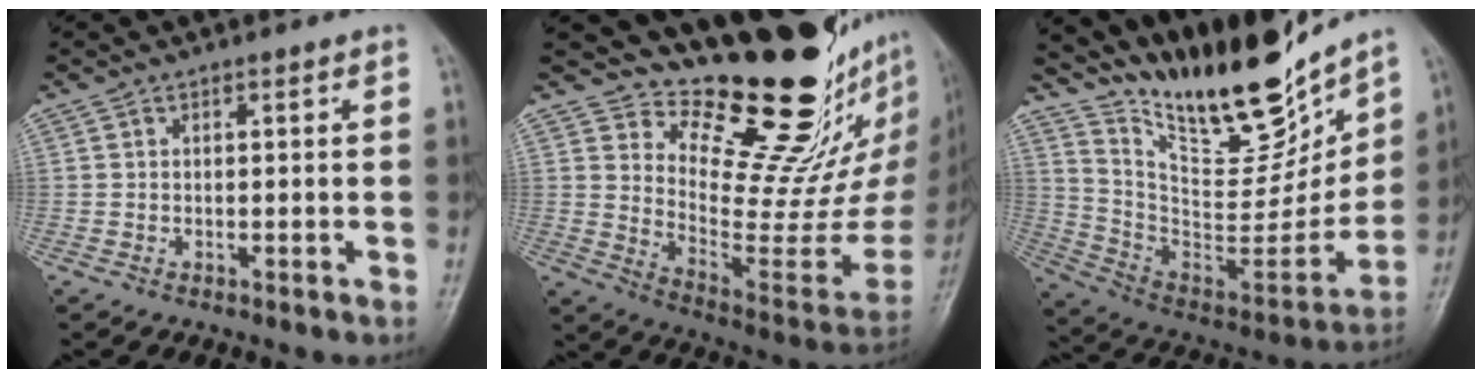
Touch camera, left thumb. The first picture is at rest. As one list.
[{"total": 23.7, "force": [17.5, 8.2, 13.8], "torque": [-0.145, -0.140, 0.268]}, {"total": 23.4, "force": [19.0, 6.2, 12.1], "torque": [-0.154, -0.106, 0.333]}]